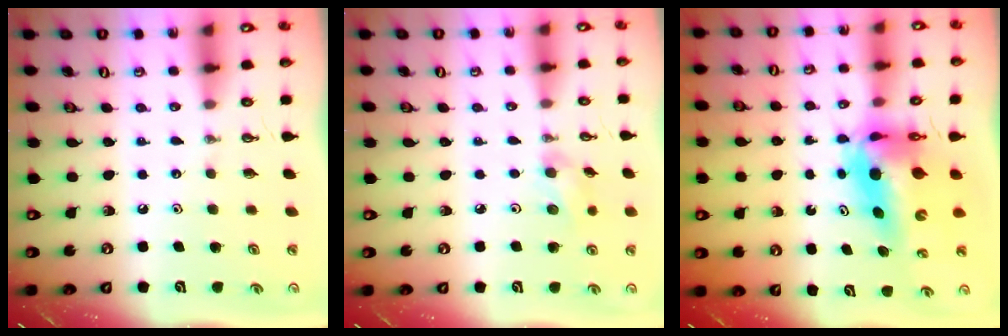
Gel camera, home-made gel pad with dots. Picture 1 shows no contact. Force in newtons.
{"total": 5.8, "press": 5.5, "slide": 2.0}
{"total": 9.4, "press": 9.4, "slide": 0.9}